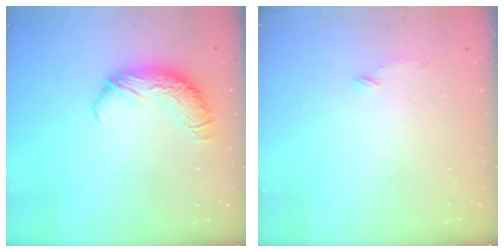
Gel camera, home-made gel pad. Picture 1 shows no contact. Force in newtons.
{"total": 7.2, "press": 7.1, "slide": 0.8}